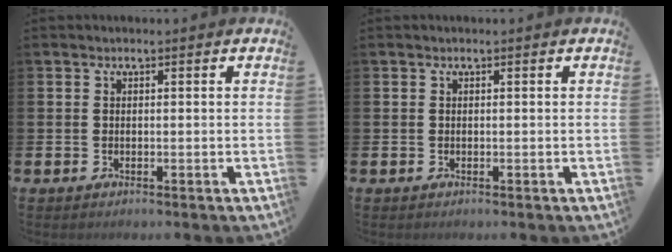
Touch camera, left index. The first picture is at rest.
{"total": 0.0}